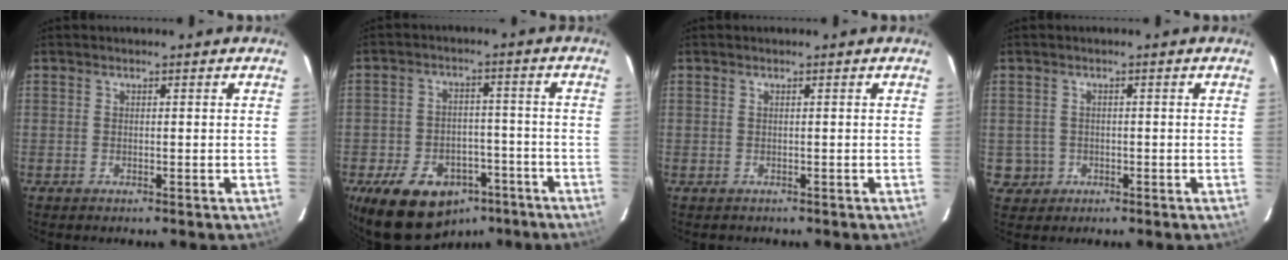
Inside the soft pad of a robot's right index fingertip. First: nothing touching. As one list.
[{"total": 16.7, "force": [-10.2, 10.5, 7.9], "torque": [-0.177, 0.019, -0.134]}, {"total": 0.8, "force": [-0.2, 0.8, -0.1], "torque": [0.001, 0.003, 0.002]}, {"total": 3.6, "force": [-0.6, 3.6, 0.2], "torque": [-0.005, 0.014, -0.001]}]